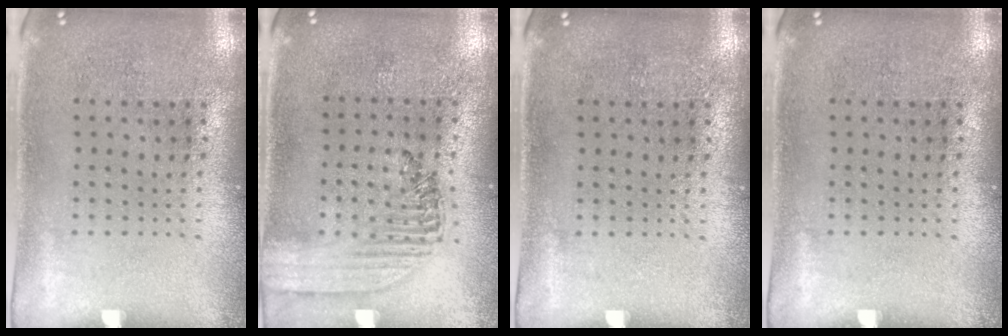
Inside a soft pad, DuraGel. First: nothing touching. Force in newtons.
{"total": 1.5, "press": 1.4, "slide": 0.6}
{"total": 0.0}
{"total": 0.0}